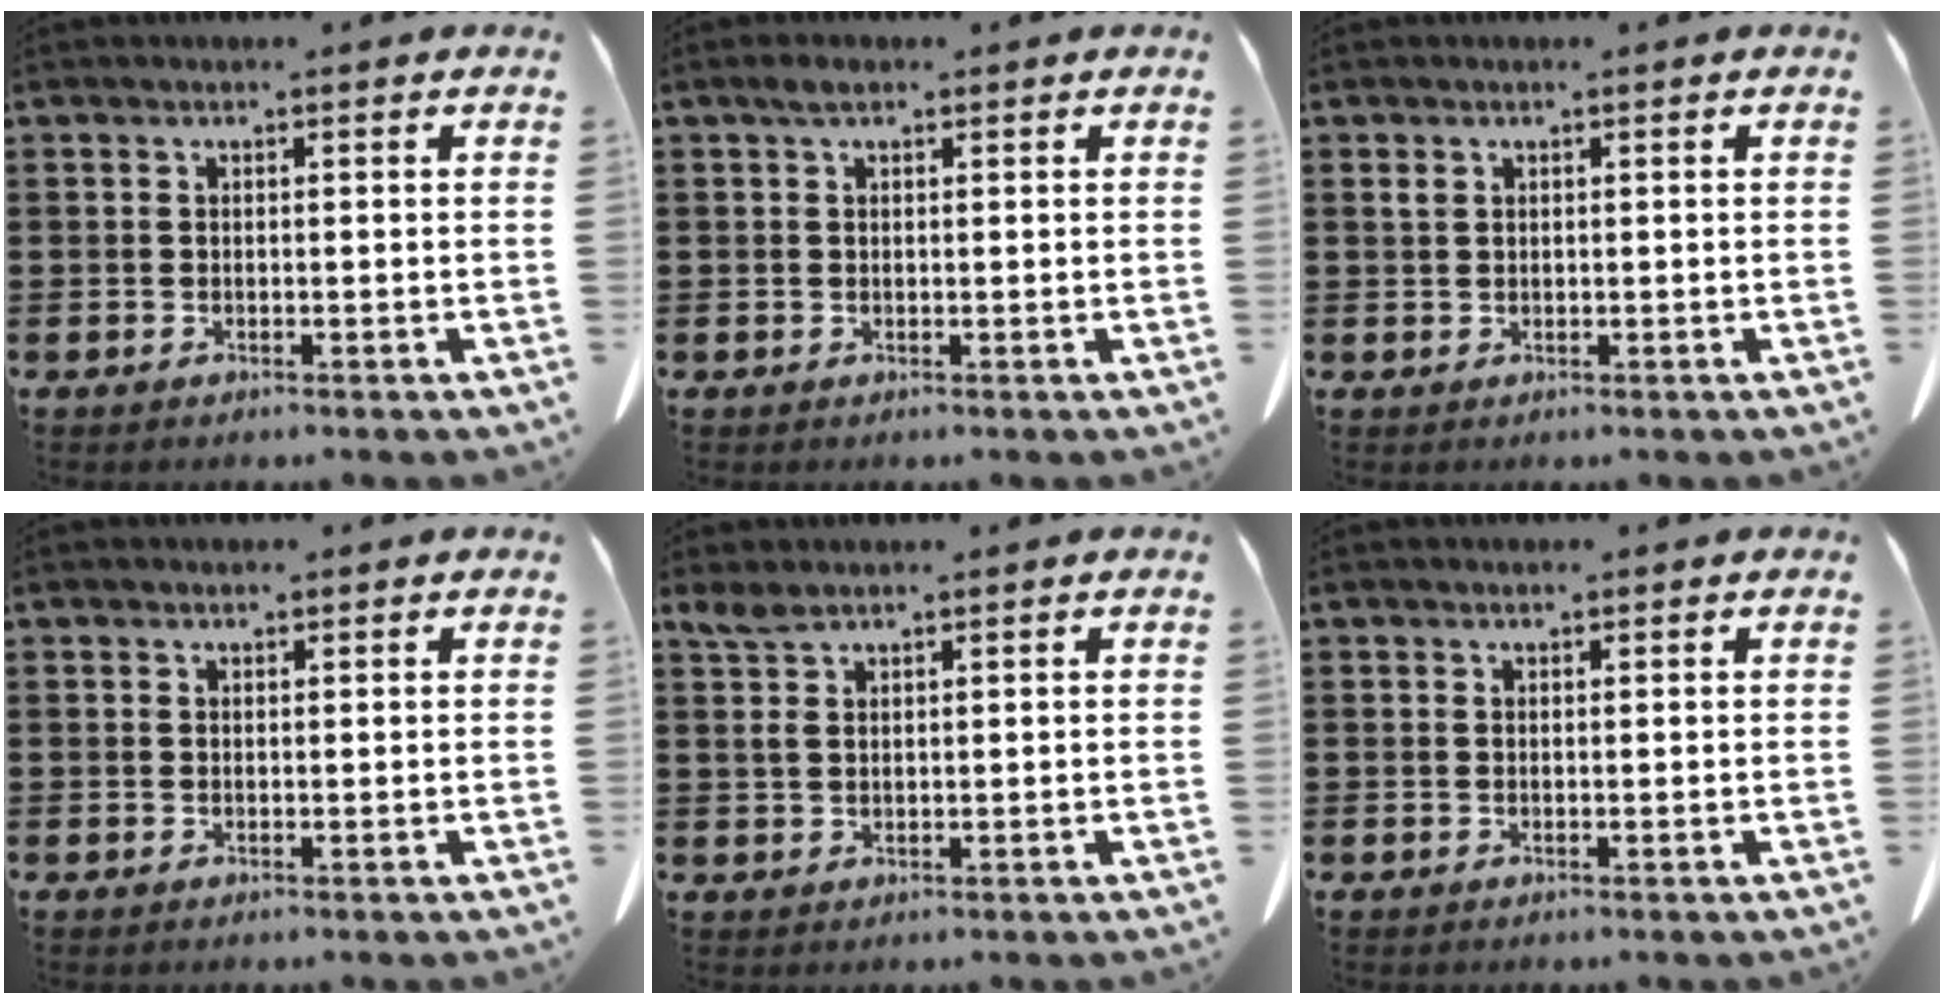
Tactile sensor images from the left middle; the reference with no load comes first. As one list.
[{"total": 1.5, "force": [0.8, 0.9, 0.9], "torque": [-0.021, 0.004, 0.015]}, {"total": 1.1, "force": [0.6, 0.8, 0.5], "torque": [-0.014, 0.002, 0.012]}, {"total": 0.7, "force": [0.6, 0.3, 0.1], "torque": [-0.004, -0.001, 0.014]}, {"total": 2.9, "force": [1.8, 1.1, 2.0], "torque": [-0.053, -0.001, 0.032]}, {"total": 0.5, "force": [0.5, 0.2, 0.1], "torque": [-0.003, -0.001, 0.011]}]